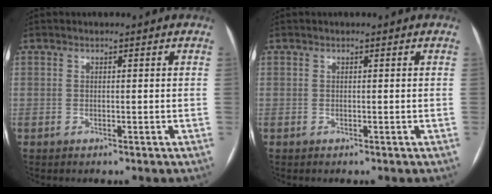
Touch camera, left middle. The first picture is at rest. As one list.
[{"total": 0.0}]